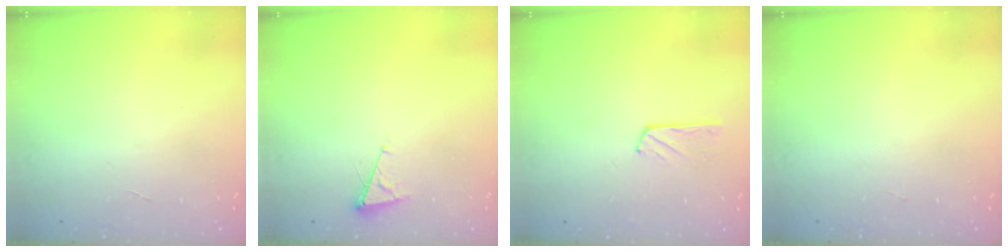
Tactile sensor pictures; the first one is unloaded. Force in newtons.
{"total": 3.6, "press": 3.6, "slide": 0.4}
{"total": 3.8, "press": 3.8, "slide": 0.5}
{"total": 0.0}